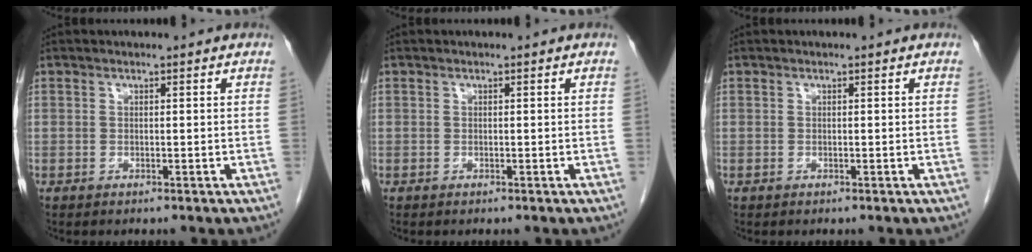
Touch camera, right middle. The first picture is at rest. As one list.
[{"total": 0.0}, {"total": 0.0}]